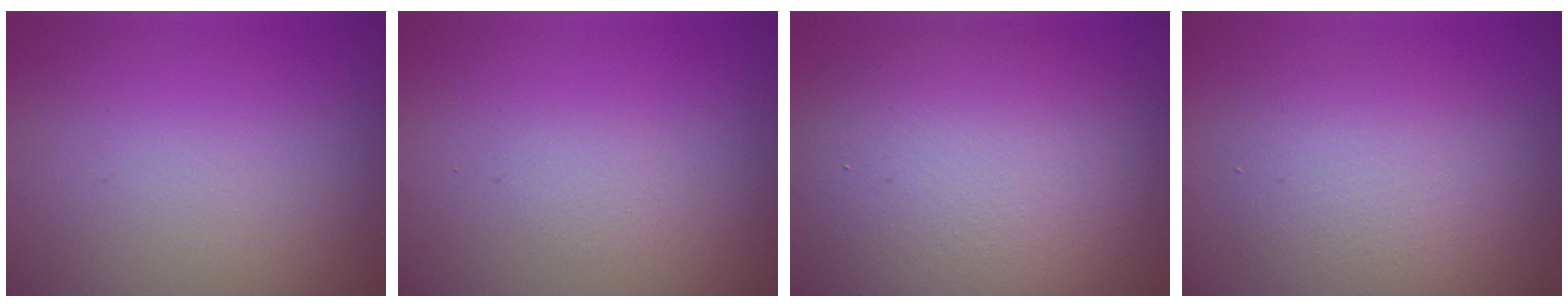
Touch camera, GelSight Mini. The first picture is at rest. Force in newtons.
{"total": 0.7, "press": 0.7, "slide": 0.0}
{"total": 10.5, "press": 10.5, "slide": 1.1}
{"total": 5.5, "press": 5.5, "slide": 0.4}